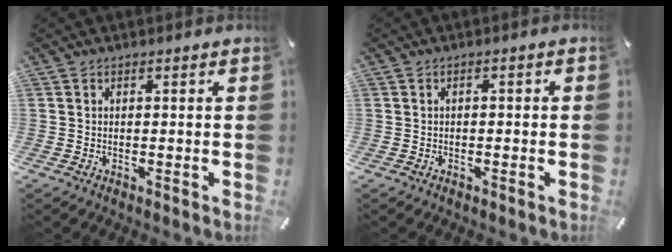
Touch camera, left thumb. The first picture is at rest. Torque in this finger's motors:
{"motor_torque": [-0.32, -0.20, 0.02, 0.09, -0.01]}